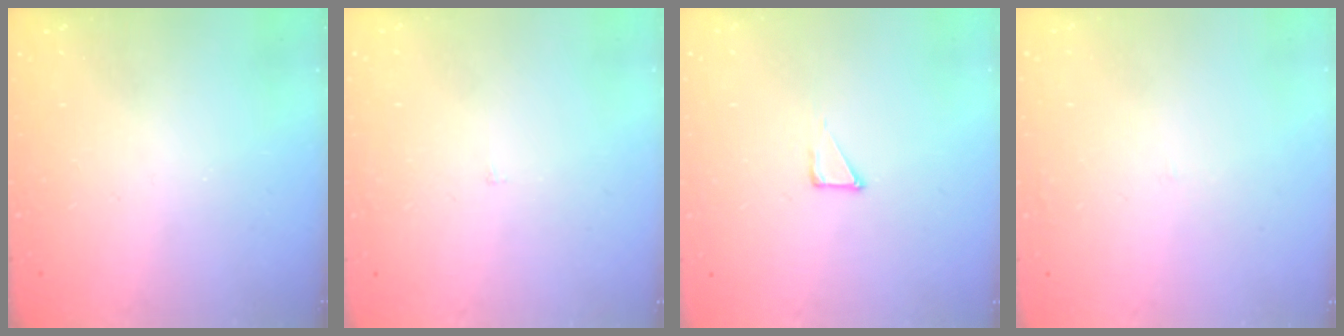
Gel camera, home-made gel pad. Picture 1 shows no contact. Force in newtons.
{"total": 1.8, "press": 1.8, "slide": 0.1}
{"total": 2.3, "press": 2.3, "slide": 0.1}
{"total": 0.9, "press": 0.9, "slide": 0.1}